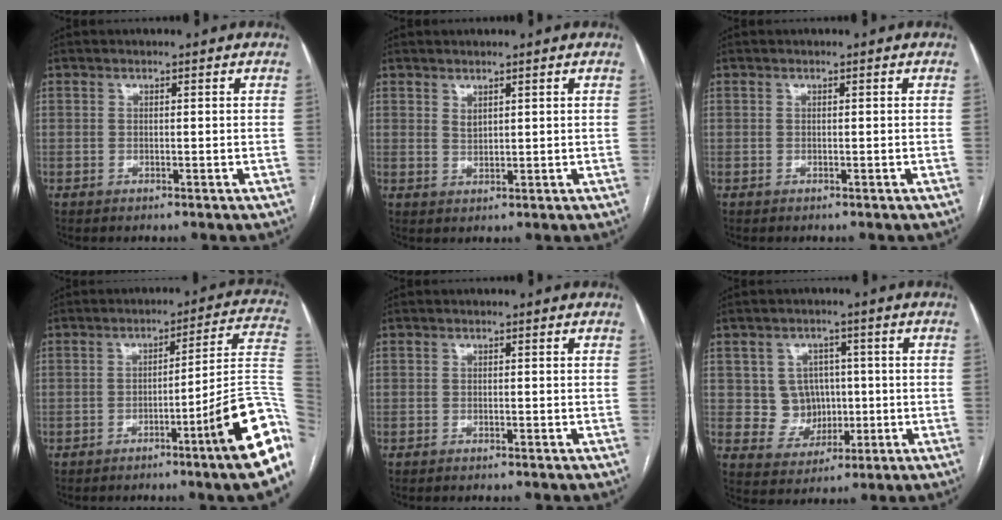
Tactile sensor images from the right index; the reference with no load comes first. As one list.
[{"total": 1.3, "force": [1.0, 0.5, 0.7], "torque": [-0.012, -0.005, 0.025]}, {"total": 0.0}, {"total": 16.1, "force": [-6.1, -0.7, 14.9], "torque": [-0.120, 0.006, -0.085]}, {"total": 1.7, "force": [-1.6, 0.1, 0.7], "torque": [-0.010, -0.001, -0.017]}, {"total": 6.3, "force": [0.5, 6.0, 2.0], "torque": [-0.027, 0.018, 0.020]}]